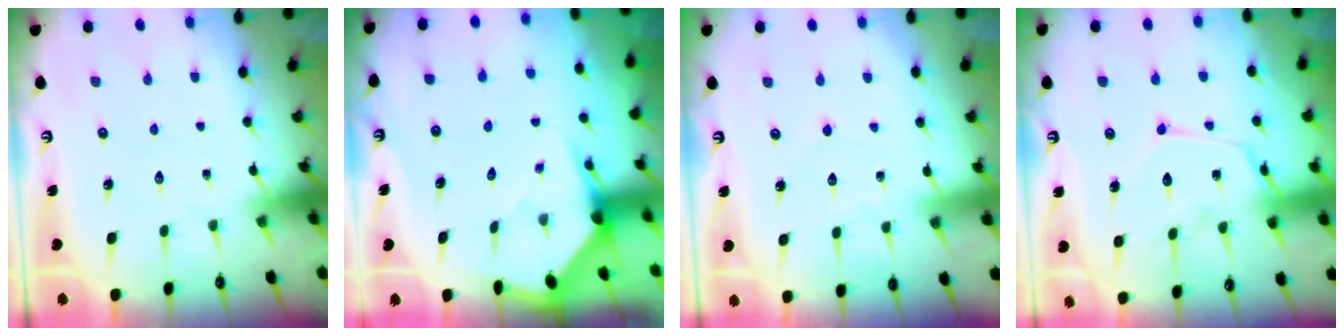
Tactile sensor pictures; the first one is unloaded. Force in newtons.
{"total": 3.2, "press": 3.2, "slide": 0.3}
{"total": 2.1, "press": 2.1, "slide": 0.1}
{"total": 12.1, "press": 12.1, "slide": 0.8}